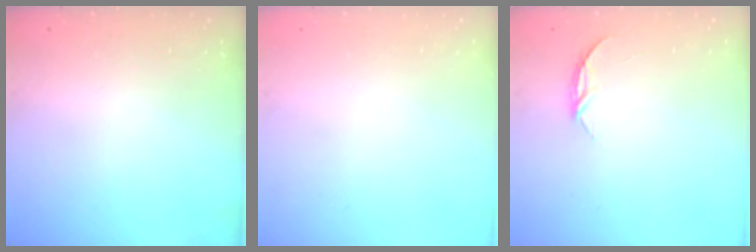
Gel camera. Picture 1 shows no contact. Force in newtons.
{"total": 0.0}
{"total": 4.3, "press": 4.3, "slide": 0.5}